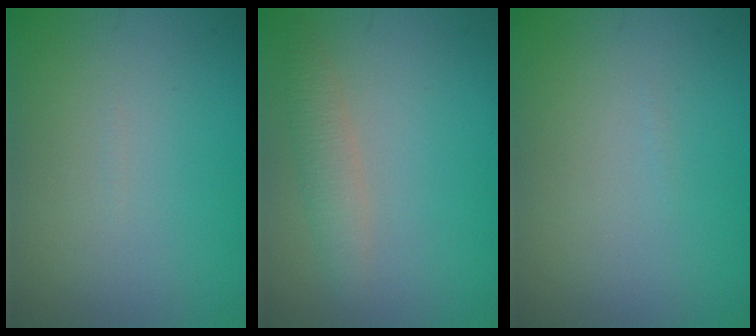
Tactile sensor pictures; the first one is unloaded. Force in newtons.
{"total": 2.0, "press": 2.0, "slide": 0.1}
{"total": 0.0}